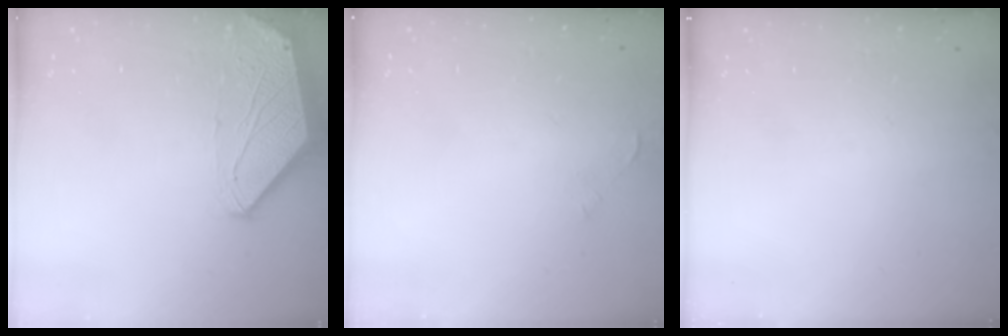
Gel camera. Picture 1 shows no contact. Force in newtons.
{"total": 0.7, "press": 0.6, "slide": 0.4}
{"total": 0.0}